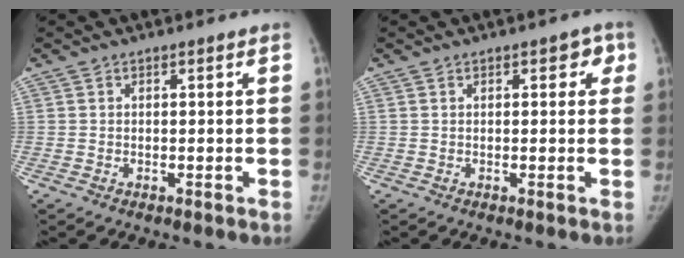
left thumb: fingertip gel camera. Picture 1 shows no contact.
{"total": 2.3, "force": [0.9, 1.4, 1.6], "torque": [0.007, 0.003, 0.002]}